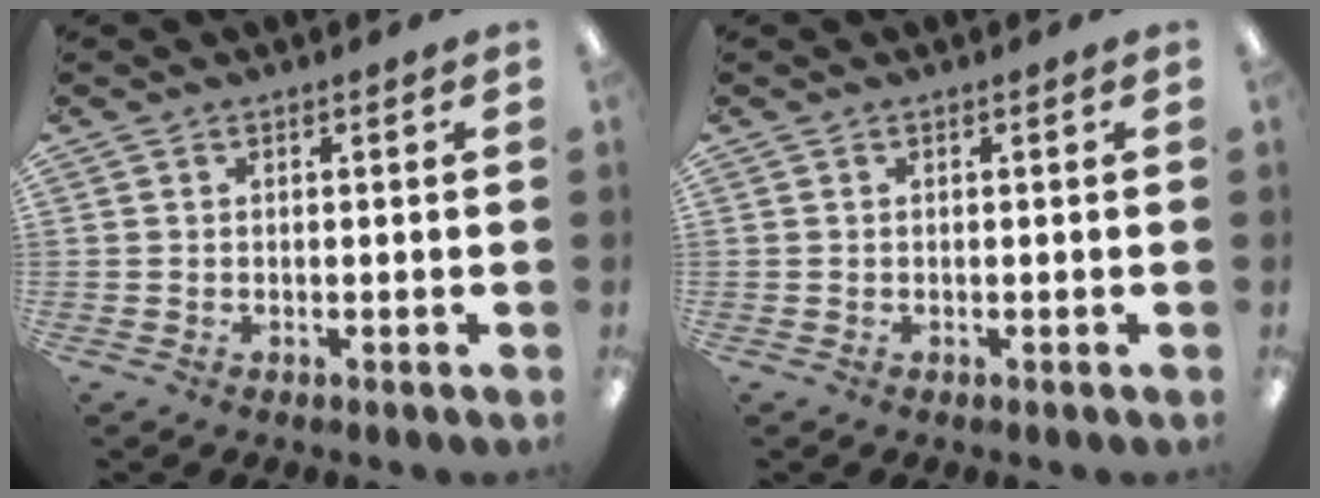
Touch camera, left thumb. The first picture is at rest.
{"total": 0.0}